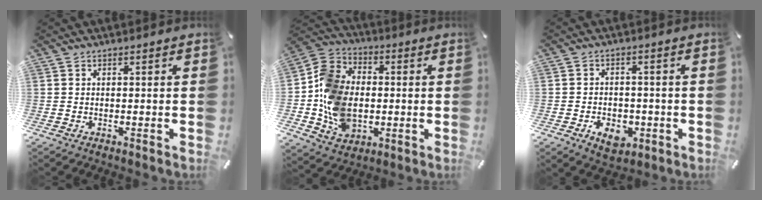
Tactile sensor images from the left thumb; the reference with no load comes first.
{"total": 15.0, "force": [-2.0, 12.2, 8.5], "torque": [-0.190, 0.019, -0.034]}
{"total": 6.6, "force": [-2.7, 4.8, 3.7], "torque": [-0.059, 0.004, -0.049]}